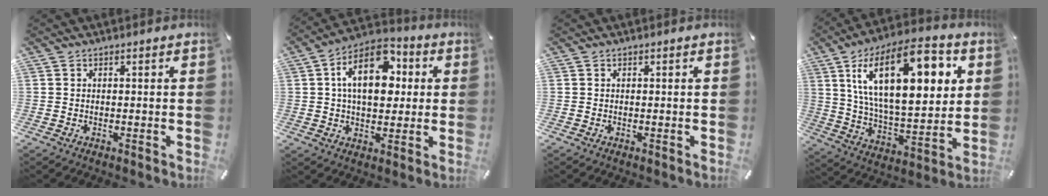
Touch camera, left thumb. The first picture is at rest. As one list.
[{"total": 15.1, "force": [3.3, 9.7, 11.1], "torque": [-0.189, 0.002, 0.056]}, {"total": 0.0}, {"total": 25.5, "force": [10.4, 12.3, 19.8], "torque": [-0.354, -0.033, 0.159]}]